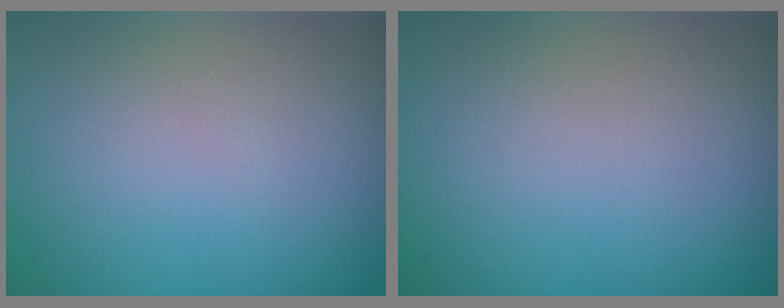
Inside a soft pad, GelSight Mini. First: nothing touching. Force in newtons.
{"total": 0.0}